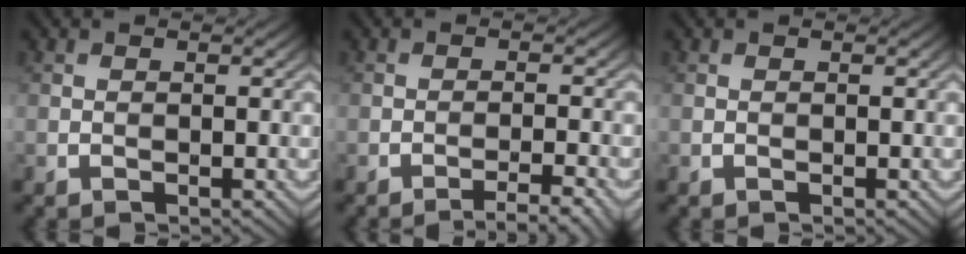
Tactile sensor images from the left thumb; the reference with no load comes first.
{"total": 3.3, "force": [-2.5, -0.3, 2.2], "torque": [-0.036, 0.007, -0.037]}
{"total": 0.0}